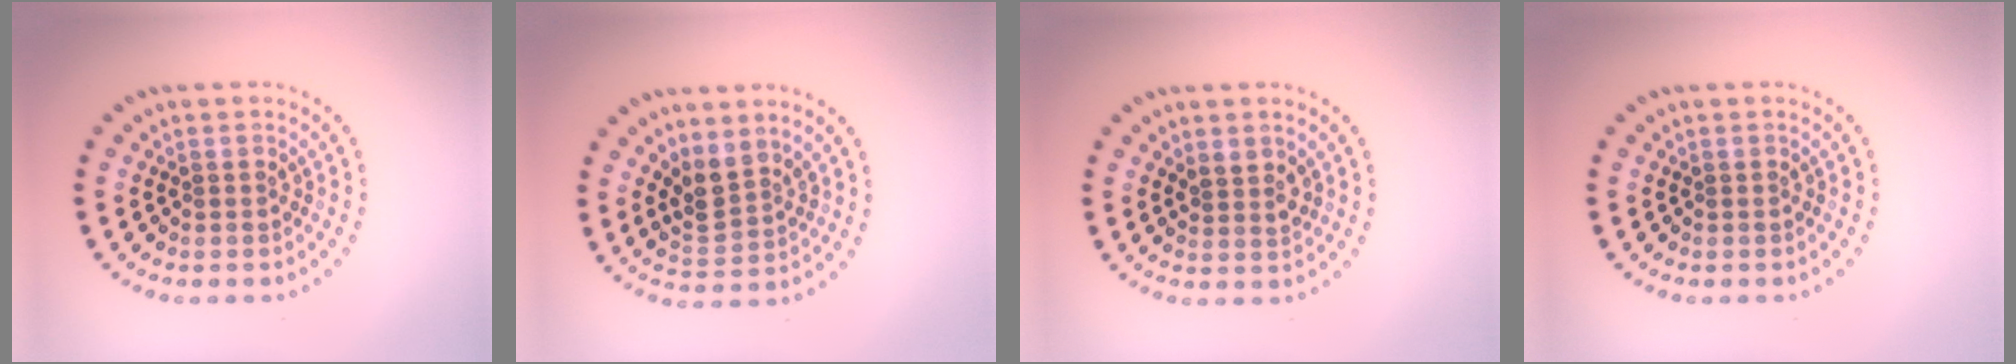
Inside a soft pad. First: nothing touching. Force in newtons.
{"total": 2.8, "press": 2.1, "slide": 1.9}
{"total": 1.6, "press": 1.3, "slide": 0.9}
{"total": 0.0}